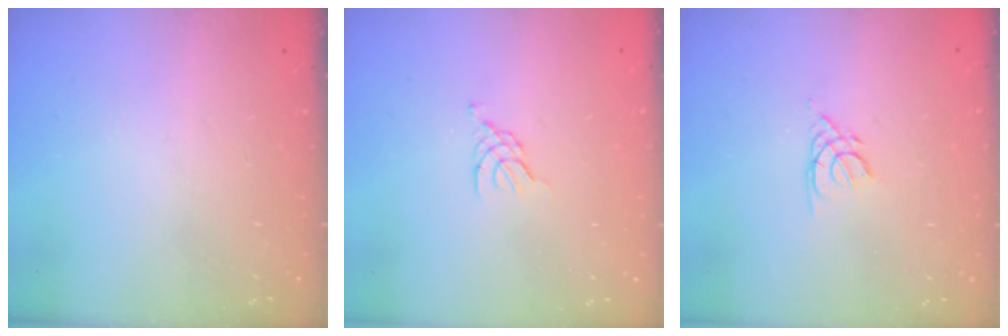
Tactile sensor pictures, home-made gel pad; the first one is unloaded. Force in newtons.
{"total": 3.2, "press": 3.1, "slide": 0.7}
{"total": 2.2, "press": 2.2, "slide": 0.4}